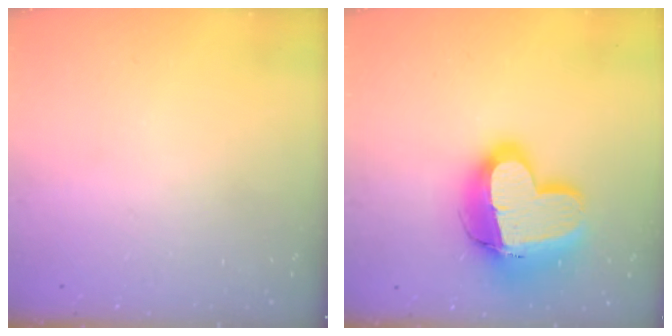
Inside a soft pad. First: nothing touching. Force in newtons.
{"total": 18.9, "press": 18.8, "slide": 2.2}